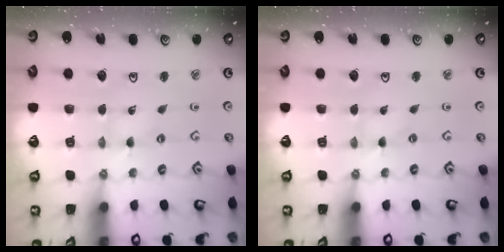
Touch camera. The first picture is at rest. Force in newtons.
{"total": 0.0}